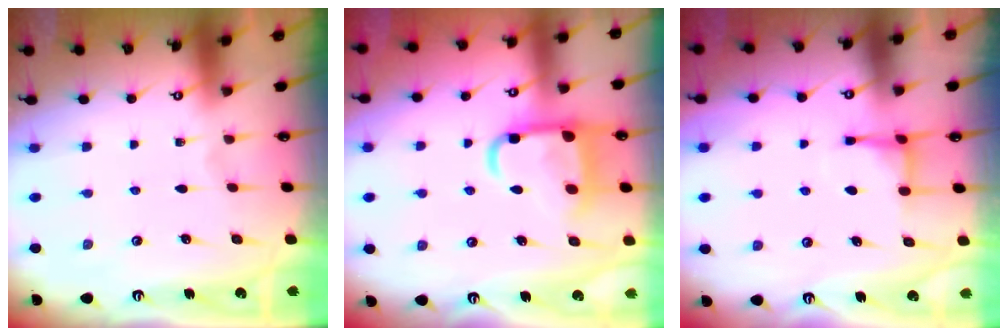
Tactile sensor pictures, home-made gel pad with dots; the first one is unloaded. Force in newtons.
{"total": 13.1, "press": 13.0, "slide": 1.4}
{"total": 4.4, "press": 4.4, "slide": 0.7}